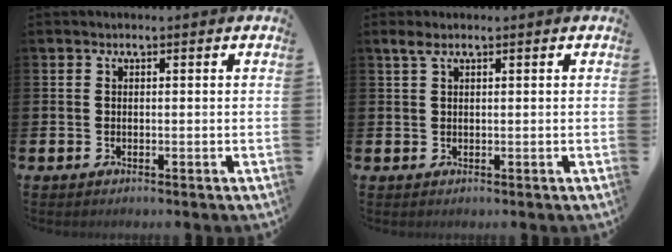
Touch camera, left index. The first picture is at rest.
{"total": 1.6, "force": [1.1, 0.4, 1.1], "torque": [-0.022, 0.004, 0.018]}